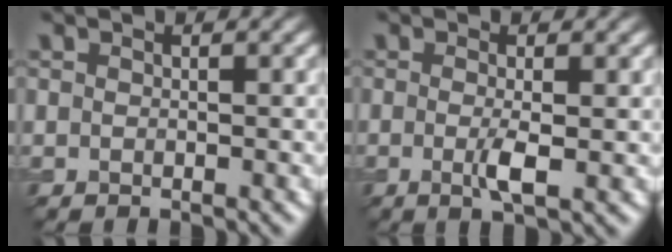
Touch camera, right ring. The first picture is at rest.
{"total": 2.5, "force": [-0.4, 0.4, 2.5], "torque": [-0.049, -0.007, -0.006]}